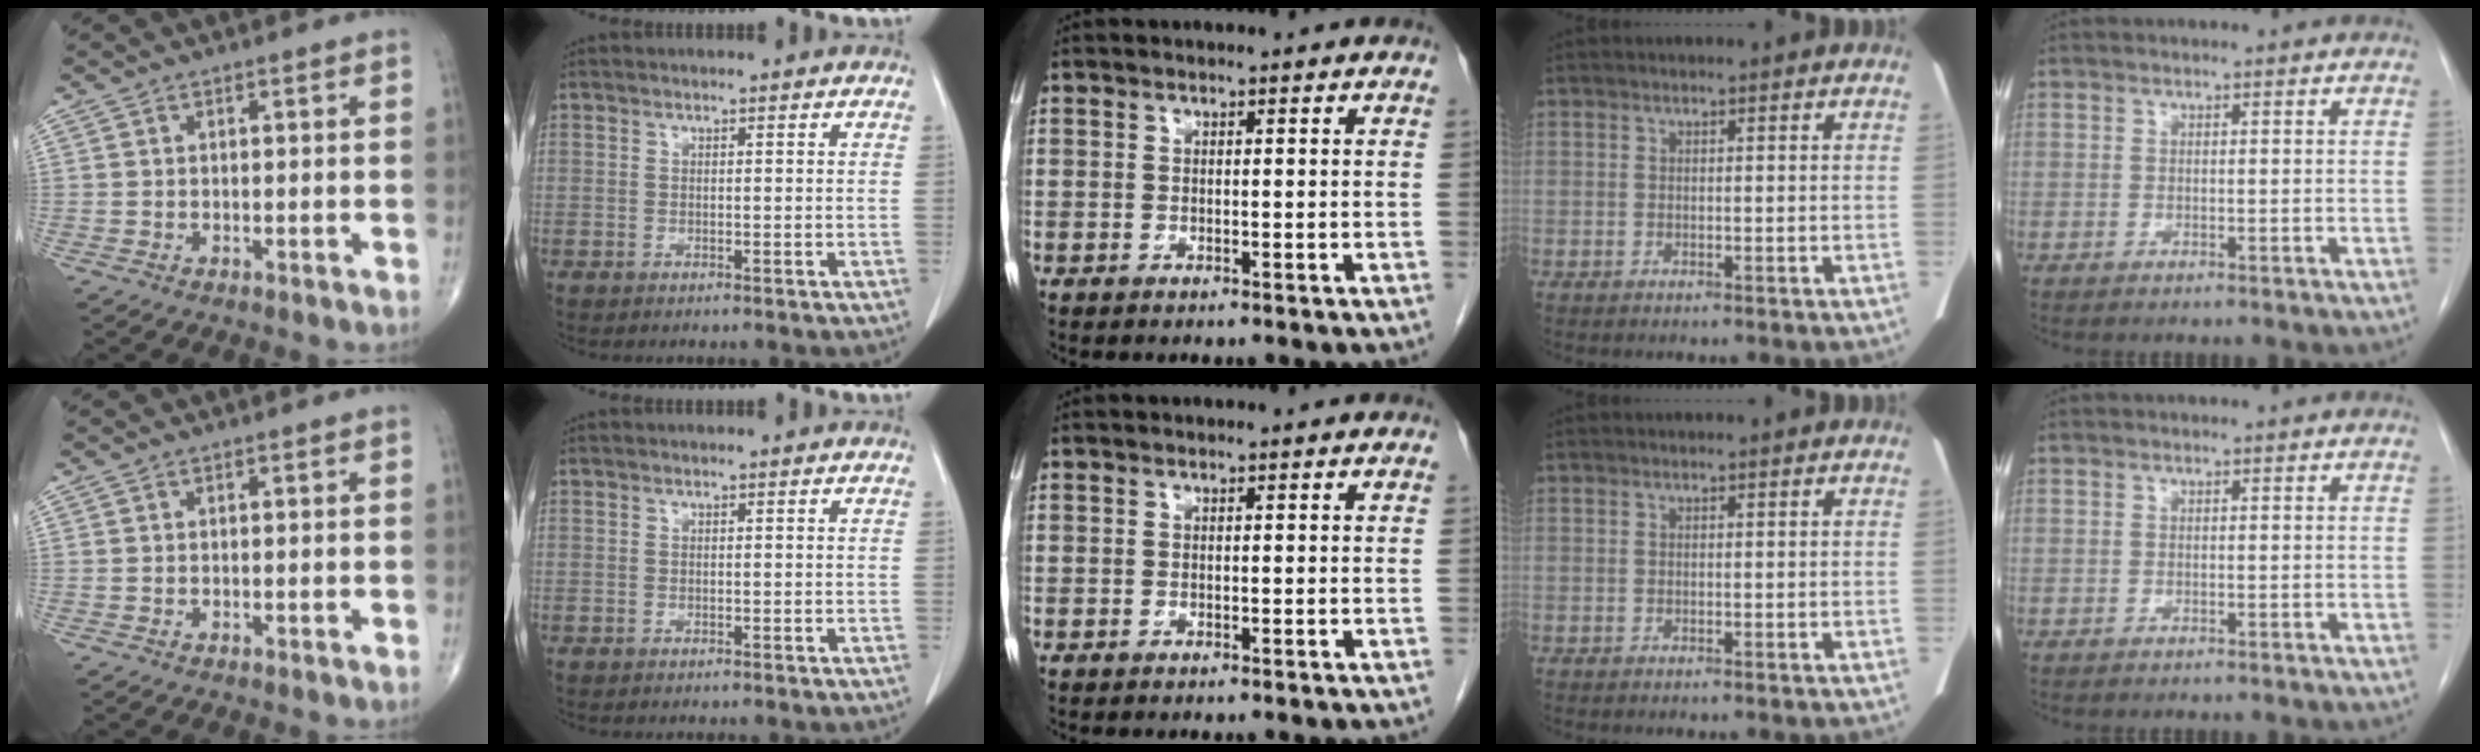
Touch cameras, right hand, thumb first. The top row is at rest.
{}